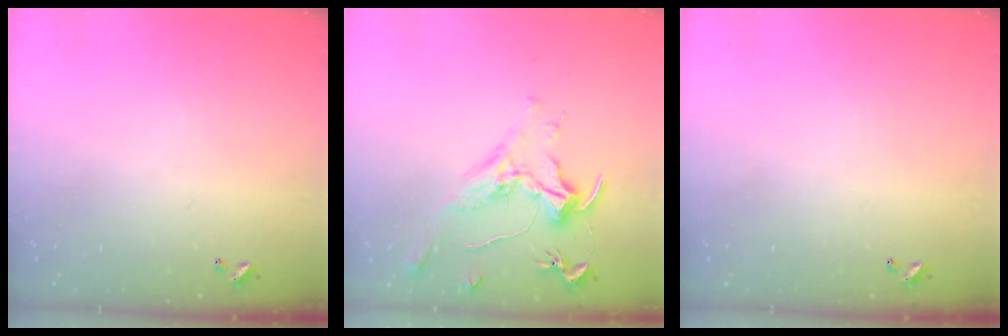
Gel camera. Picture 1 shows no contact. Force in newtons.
{"total": 1.5, "press": 1.3, "slide": 0.8}
{"total": 0.0}